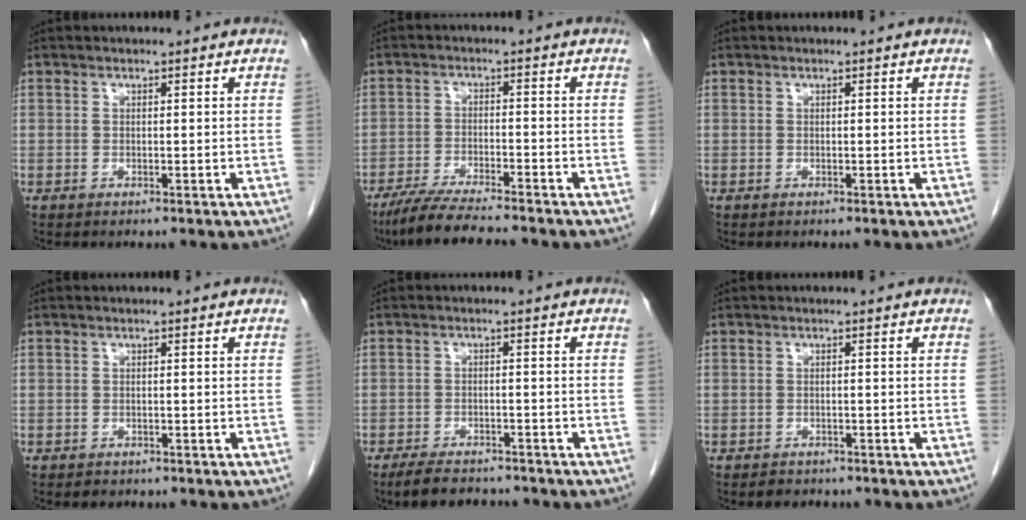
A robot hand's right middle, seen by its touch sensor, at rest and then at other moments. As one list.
[{"total": 9.0, "force": [-7.8, 0.2, 4.6], "torque": [-0.077, -0.027, -0.132]}, {"total": 0.0}, {"total": 1.1, "force": [-0.8, 0.7, 0.2], "torque": [-0.008, 0.000, -0.009]}, {"total": 6.3, "force": [-5.4, 2.1, 2.5], "torque": [-0.045, -0.008, -0.084]}, {"total": 2.1, "force": [-1.7, 1.1, 0.4], "torque": [-0.013, 0.001, -0.023]}]